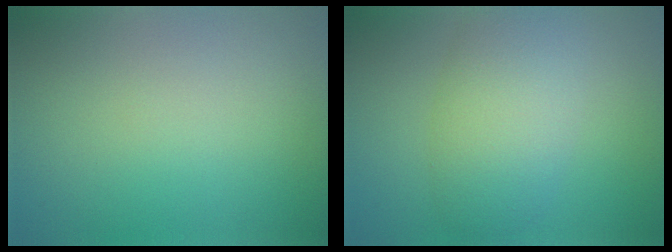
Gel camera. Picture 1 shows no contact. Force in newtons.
{"total": 6.2, "press": 6.2, "slide": 0.1}